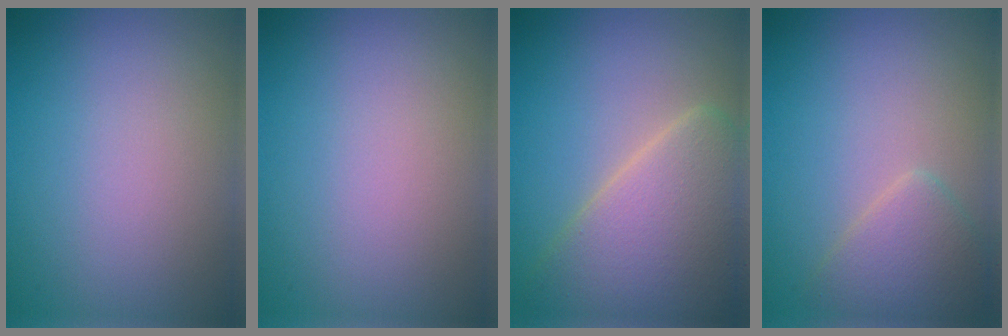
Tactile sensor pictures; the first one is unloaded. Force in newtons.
{"total": 0.0}
{"total": 7.4, "press": 7.4, "slide": 0.4}
{"total": 2.8, "press": 2.8, "slide": 0.1}